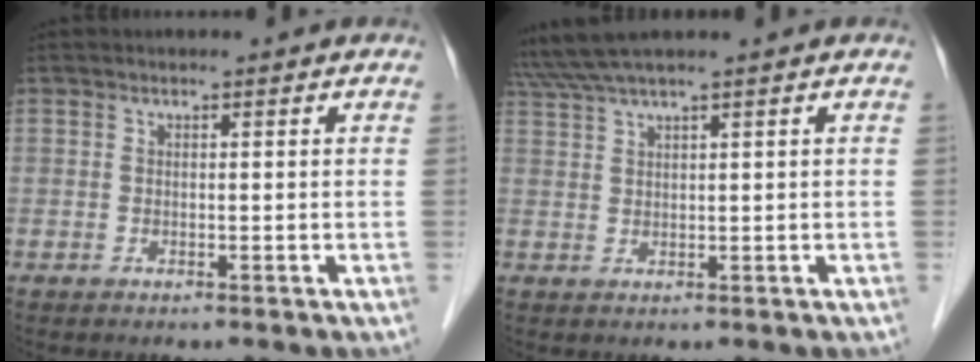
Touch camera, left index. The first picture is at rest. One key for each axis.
{"total": 3.8, "fx": 3.2, "fy": -1.2, "fz": 1.8, "tx": -0.046, "ty": 0.021, "tz": 0.071}